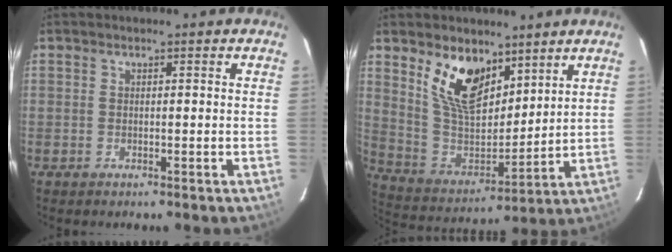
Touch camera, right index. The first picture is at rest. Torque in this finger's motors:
{"motor_torque": [1.11, 1.00, 0.36, 0.14]}